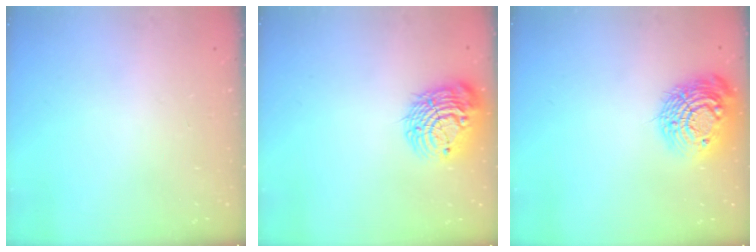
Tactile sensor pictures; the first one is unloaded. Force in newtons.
{"total": 13.2, "press": 13.1, "slide": 1.5}
{"total": 15.8, "press": 15.7, "slide": 1.5}